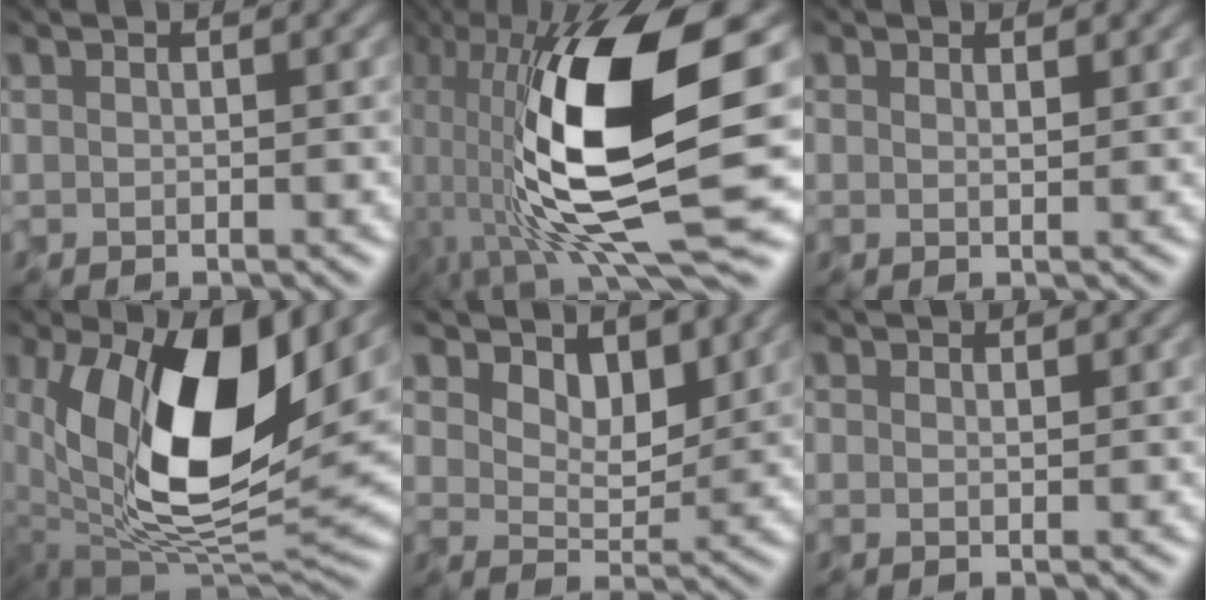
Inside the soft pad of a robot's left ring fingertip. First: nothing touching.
{"total": 14.9, "force": [-1.4, 4.9, 13.9], "torque": [-0.277, -0.001, -0.020]}
{"total": 0.5, "force": [0.0, -0.3, -0.4], "torque": [0.001, 0.001, 0.008]}
{"total": 13.0, "force": [2.0, 6.4, 11.1], "torque": [-0.196, -0.033, 0.051]}
{"total": 2.5, "force": [2.1, 1.2, 0.7], "torque": [-0.029, -0.008, 0.036]}
{"total": 0.7, "force": [-0.3, -0.4, -0.5], "torque": [0.004, 0.001, 0.004]}